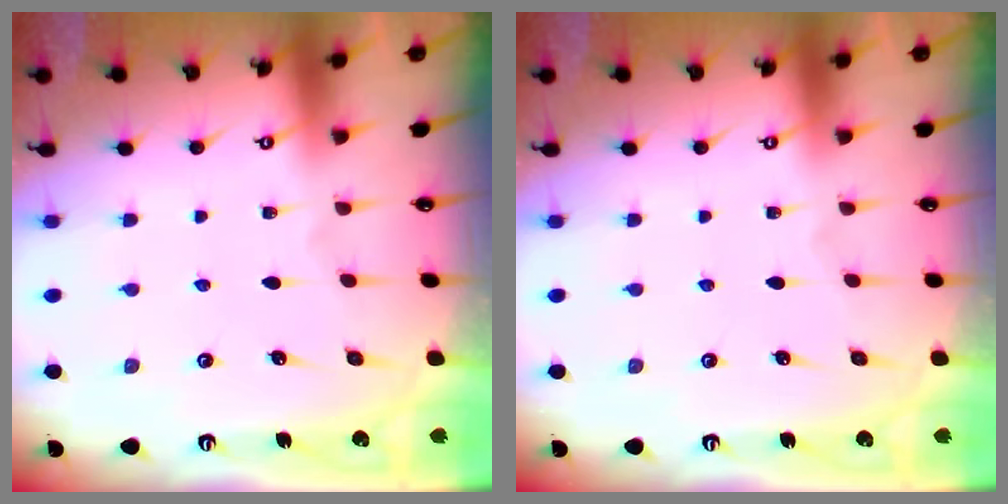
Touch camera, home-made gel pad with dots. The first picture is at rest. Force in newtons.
{"total": 0.0}